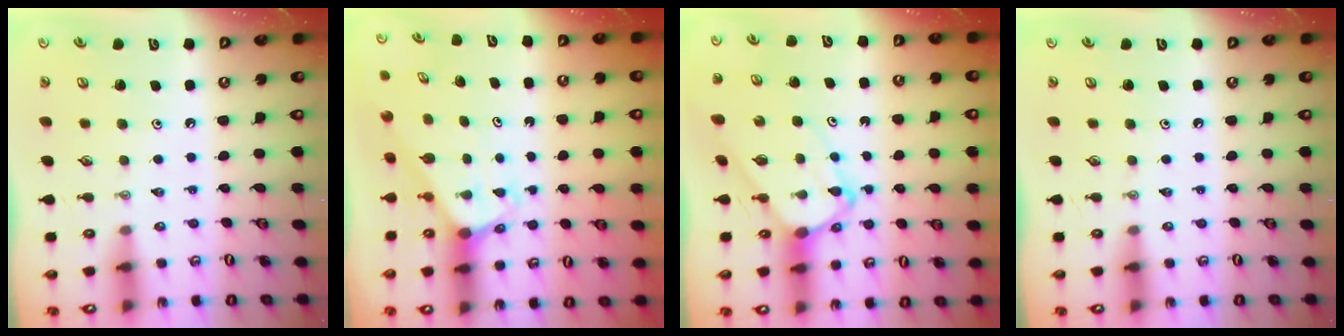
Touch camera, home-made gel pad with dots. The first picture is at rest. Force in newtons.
{"total": 2.2, "press": 2.2, "slide": 0.1}
{"total": 5.8, "press": 5.8, "slide": 0.5}
{"total": 0.0}